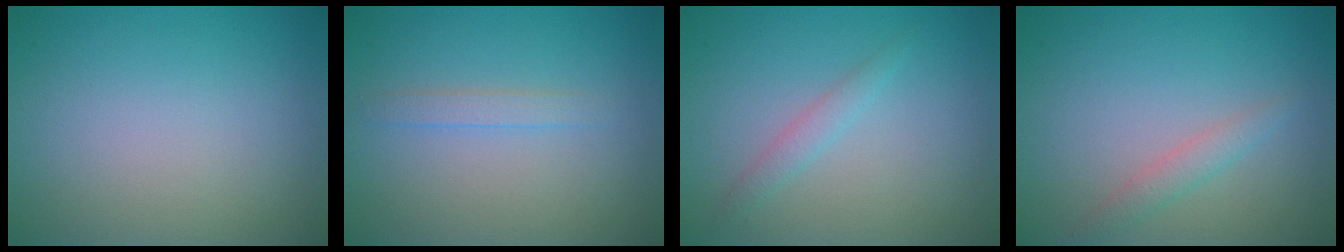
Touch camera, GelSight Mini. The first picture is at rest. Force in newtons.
{"total": 1.1, "press": 1.1, "slide": 0.0}
{"total": 1.3, "press": 1.3, "slide": 0.1}
{"total": 1.5, "press": 1.5, "slide": 0.1}